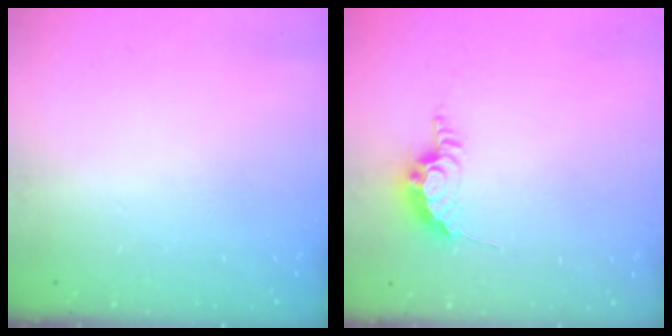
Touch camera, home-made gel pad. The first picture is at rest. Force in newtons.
{"total": 8.7, "press": 8.7, "slide": 0.5}